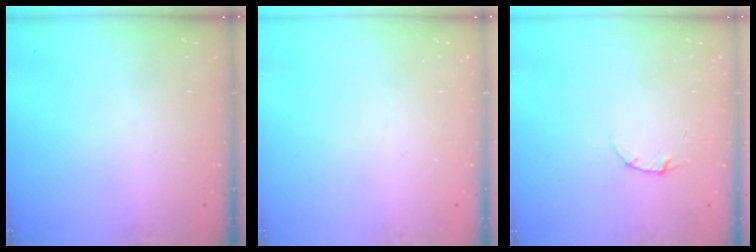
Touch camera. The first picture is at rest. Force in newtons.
{"total": 0.0}
{"total": 3.3, "press": 3.2, "slide": 0.3}